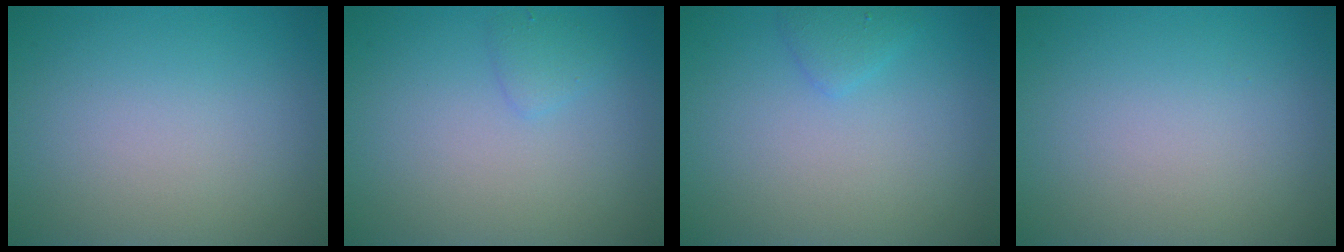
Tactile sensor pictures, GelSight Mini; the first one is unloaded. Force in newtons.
{"total": 1.0, "press": 1.0, "slide": 0.1}
{"total": 1.2, "press": 1.2, "slide": 0.1}
{"total": 0.0}